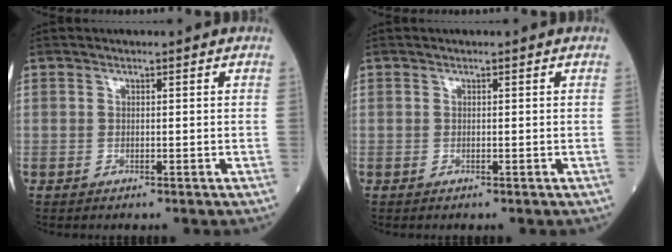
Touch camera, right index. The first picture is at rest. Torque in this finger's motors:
{"motor_torque": [0.00, 0.00, 0.00, 0.00]}